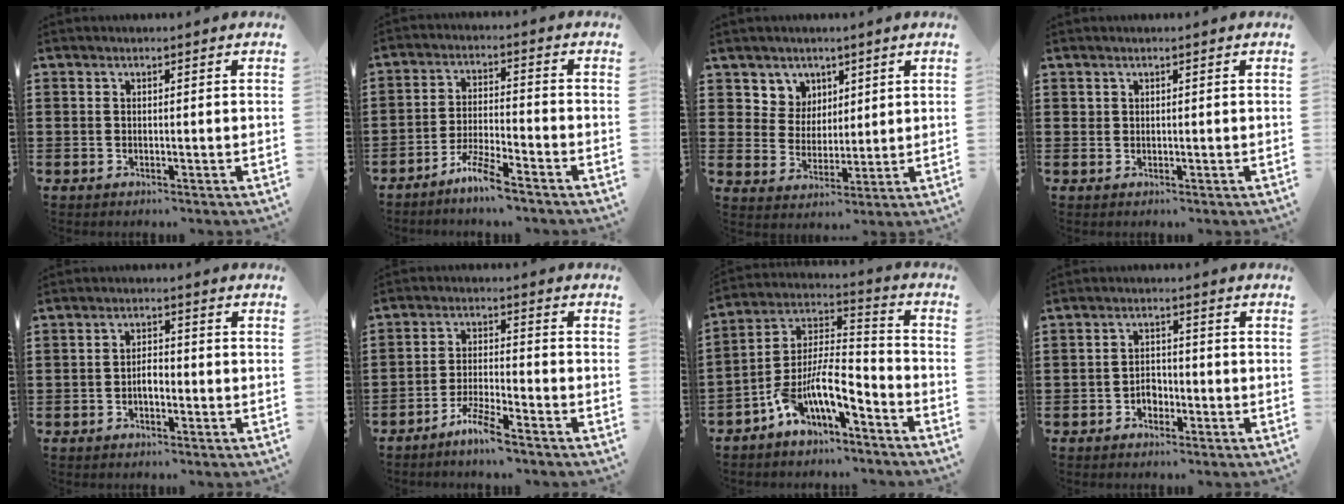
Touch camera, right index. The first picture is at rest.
{"total": 5.4, "force": [-4.7, 0.1, 2.7], "torque": [-0.068, -0.007, -0.093]}
{"total": 5.6, "force": [3.2, 4.6, 0.1], "torque": [-0.033, 0.003, 0.061]}
{"total": 0.6, "force": [0.4, 0.5, 0.1], "torque": [-0.002, 0.002, 0.008]}
{"total": 2.4, "force": [-0.9, 1.1, 2.0], "torque": [-0.039, 0.004, -0.017]}
{"total": 5.0, "force": [-4.3, 0.1, 2.4], "torque": [-0.057, -0.003, -0.085]}
{"total": 10.2, "force": [-6.6, 3.6, 6.9], "torque": [-0.151, -0.001, -0.131]}
{"total": 2.5, "force": [-1.4, 1.7, 1.2], "torque": [-0.026, 0.003, -0.030]}